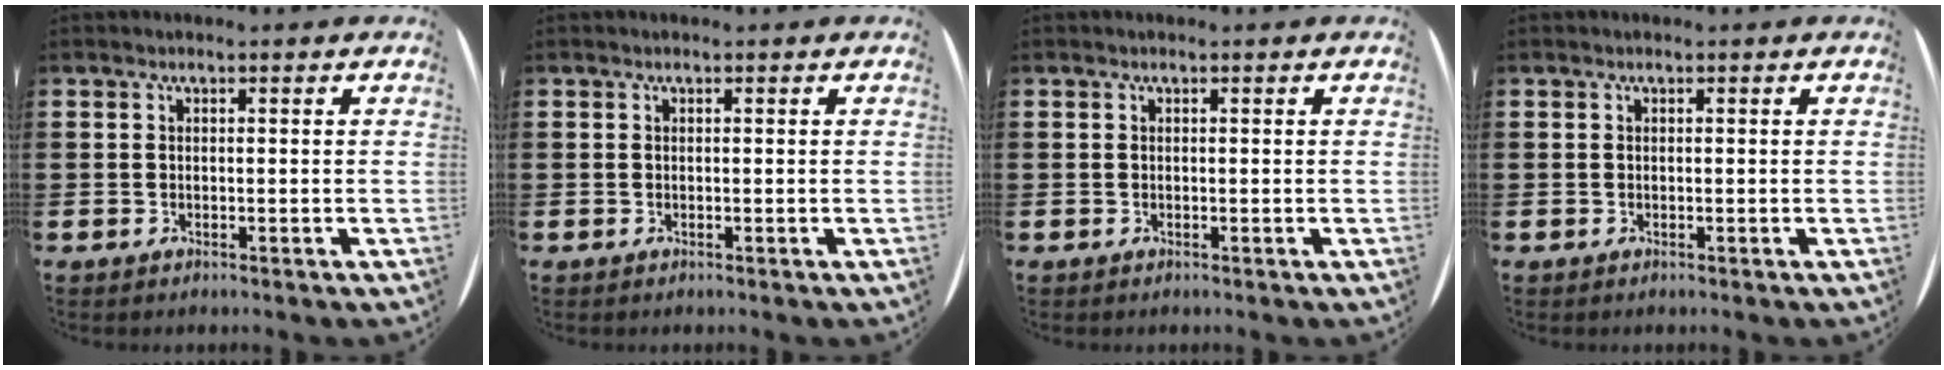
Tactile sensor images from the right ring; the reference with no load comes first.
{"total": 0.0}
{"total": 0.0}
{"total": 0.0}